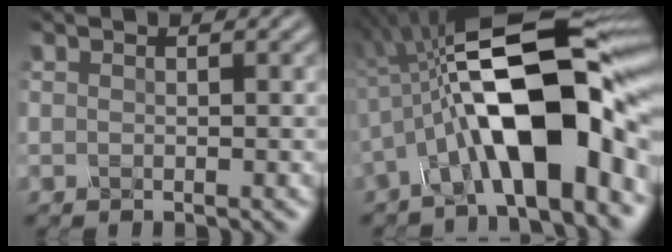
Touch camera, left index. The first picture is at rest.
{"total": 15.2, "force": [-2.7, 5.3, 14.0], "torque": [-0.215, 0.024, -0.058]}